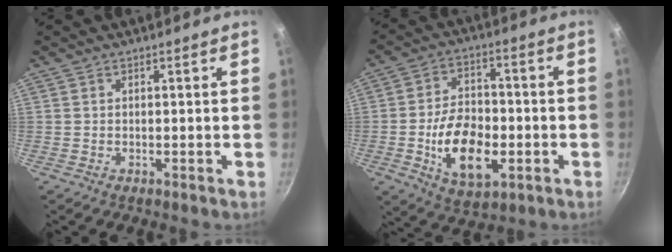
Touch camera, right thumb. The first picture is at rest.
{"total": 14.6, "force": [-3.6, 8.5, 11.3], "torque": [-0.172, 0.017, -0.055]}